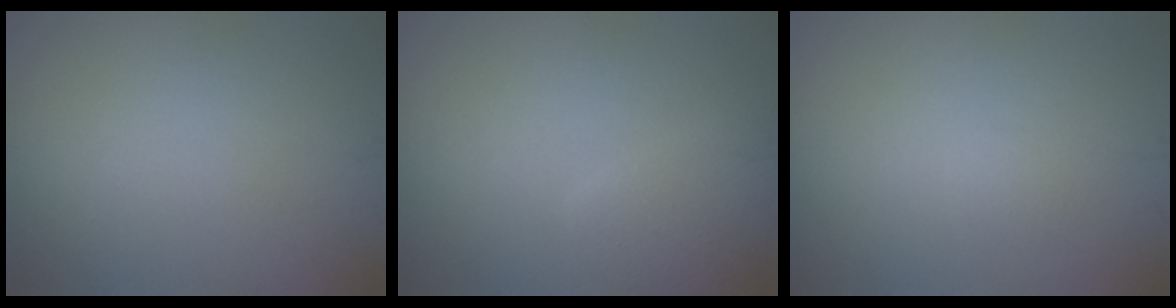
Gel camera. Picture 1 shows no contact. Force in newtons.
{"total": 2.9, "press": 2.9, "slide": 0.1}
{"total": 0.9, "press": 0.9, "slide": 0.1}